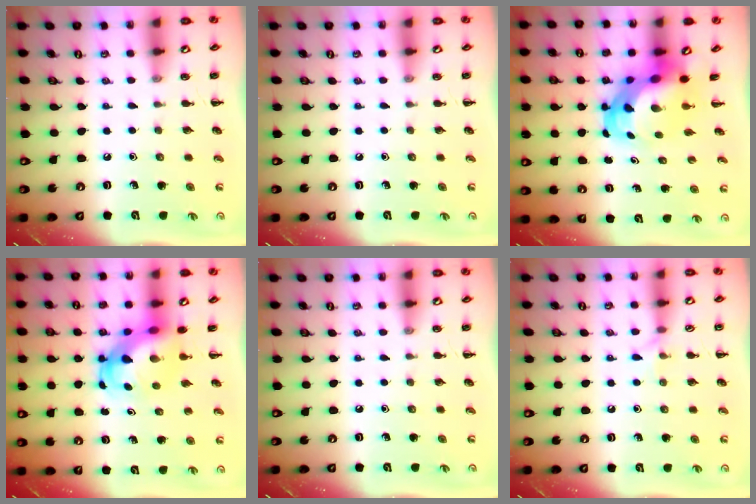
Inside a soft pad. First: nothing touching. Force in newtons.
{"total": 0.0}
{"total": 6.2, "press": 6.0, "slide": 1.7}
{"total": 5.7, "press": 5.4, "slide": 1.6}
{"total": 0.0}
{"total": 5.0, "press": 4.8, "slide": 1.5}